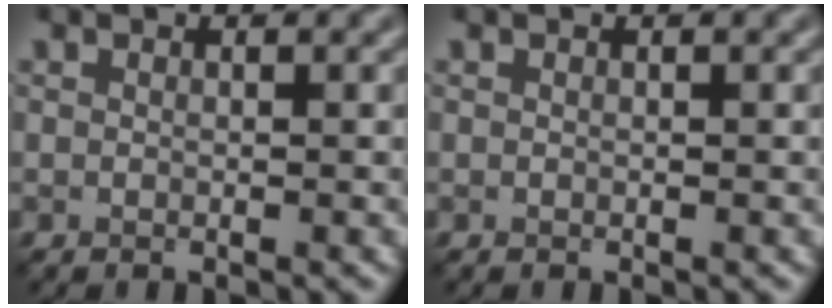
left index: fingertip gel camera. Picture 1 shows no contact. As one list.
[{"total": 0.0}]